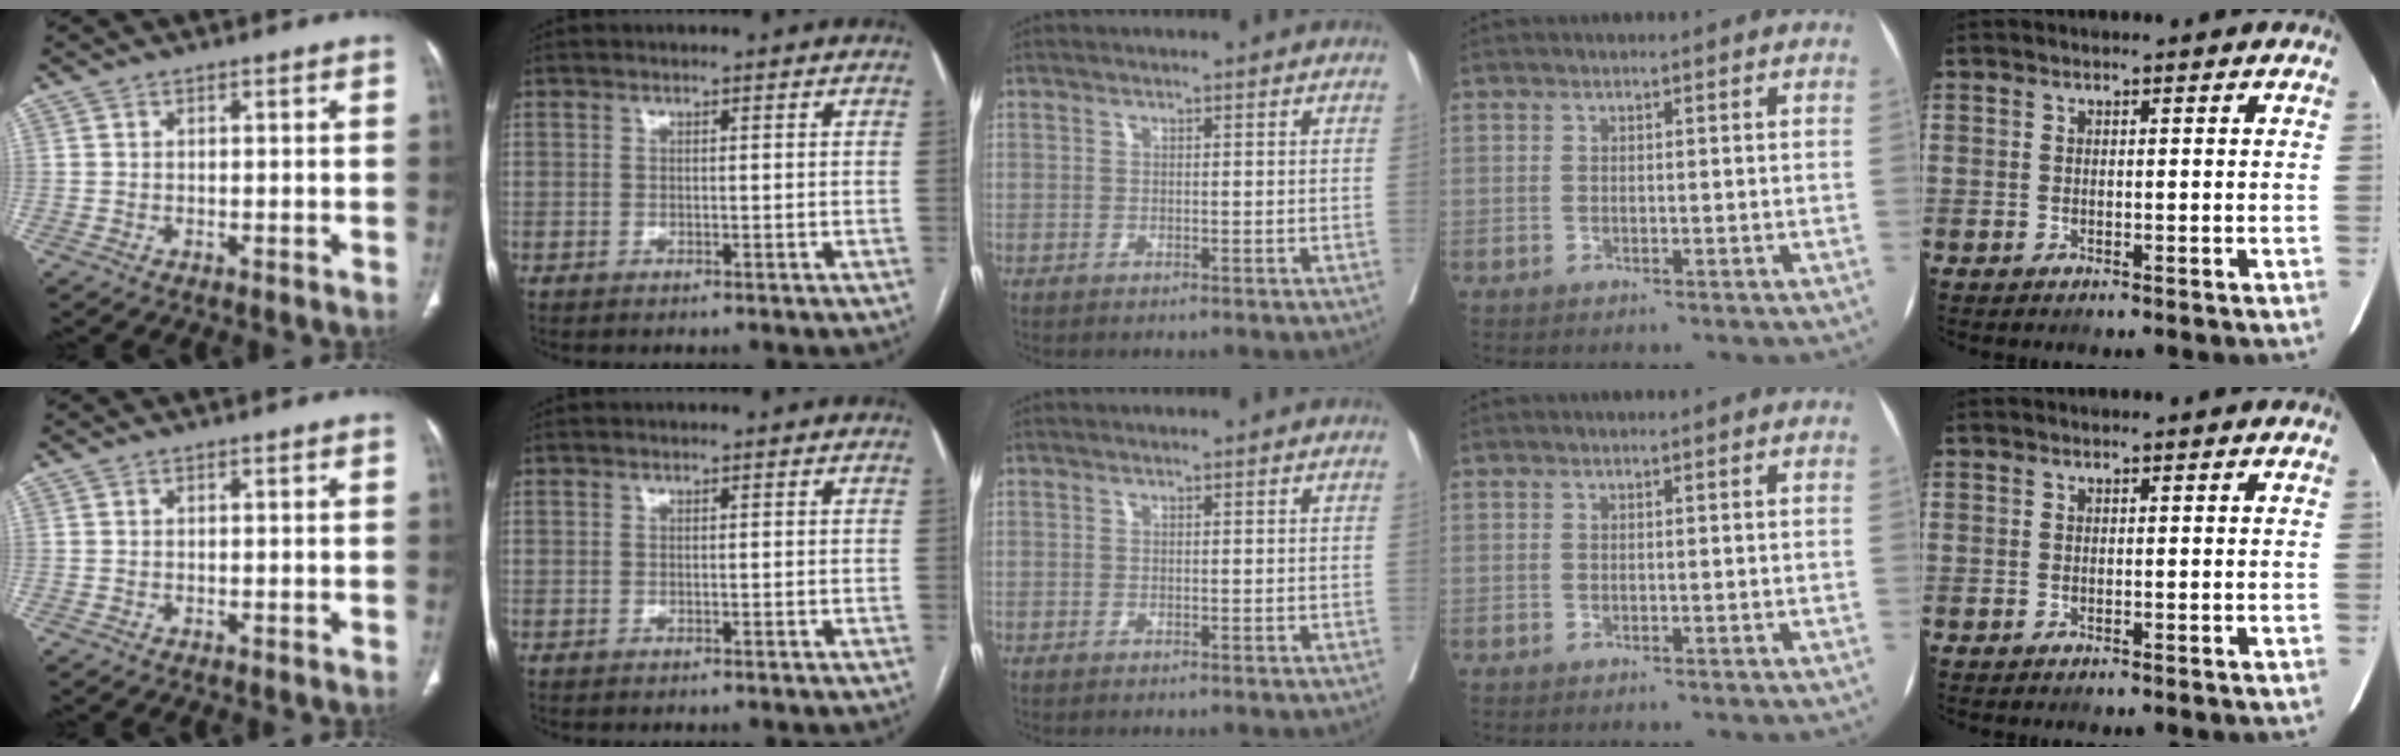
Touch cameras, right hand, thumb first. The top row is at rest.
{}